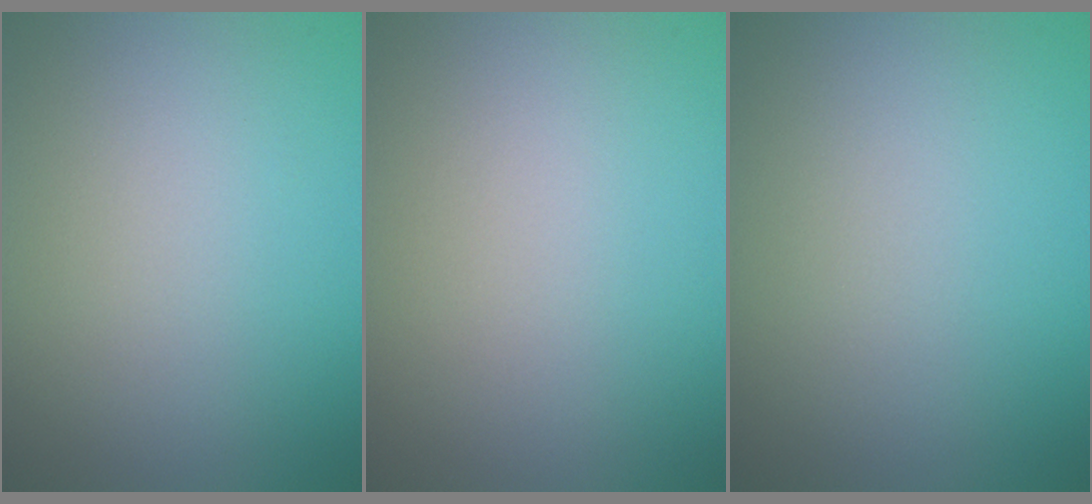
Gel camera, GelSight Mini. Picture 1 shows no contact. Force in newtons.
{"total": 0.0}
{"total": 0.0}